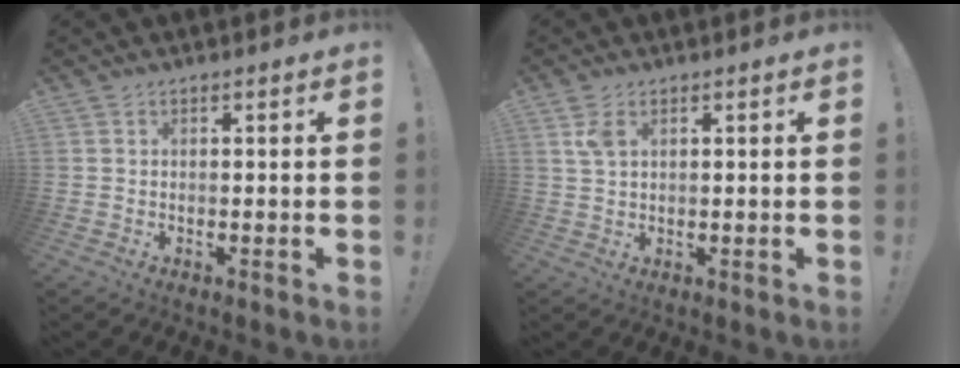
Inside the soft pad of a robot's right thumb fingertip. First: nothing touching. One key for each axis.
{"total": 3.9, "fx": 1.8, "fy": 2.0, "fz": 2.8, "tx": -0.043, "ty": -0.003, "tz": 0.031}